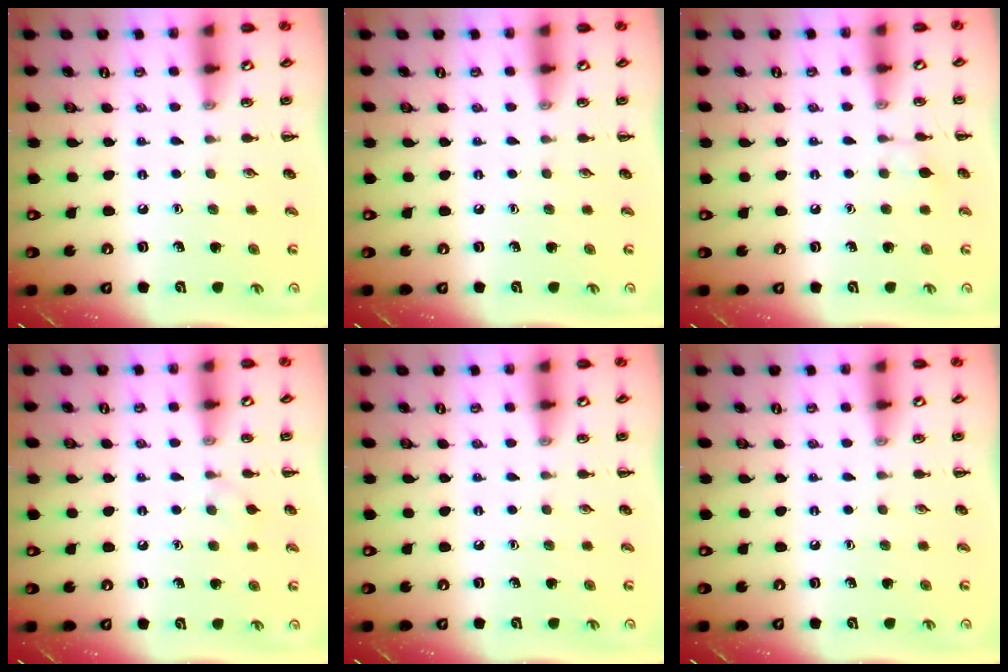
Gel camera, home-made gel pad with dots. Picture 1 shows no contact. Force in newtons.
{"total": 0.0}
{"total": 4.7, "press": 4.5, "slide": 1.2}
{"total": 4.1, "press": 3.8, "slide": 1.6}
{"total": 0.0}
{"total": 0.0}